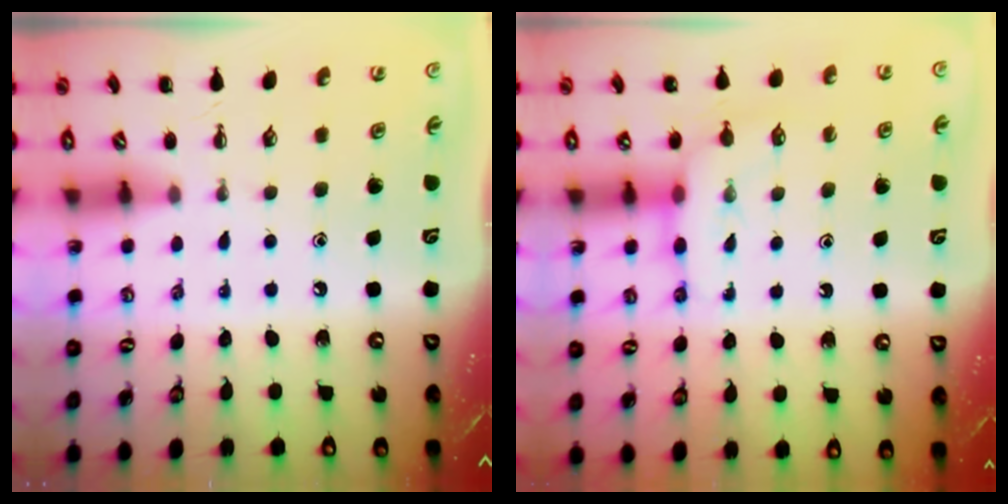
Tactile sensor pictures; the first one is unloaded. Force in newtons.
{"total": 8.1, "press": 8.0, "slide": 1.0}